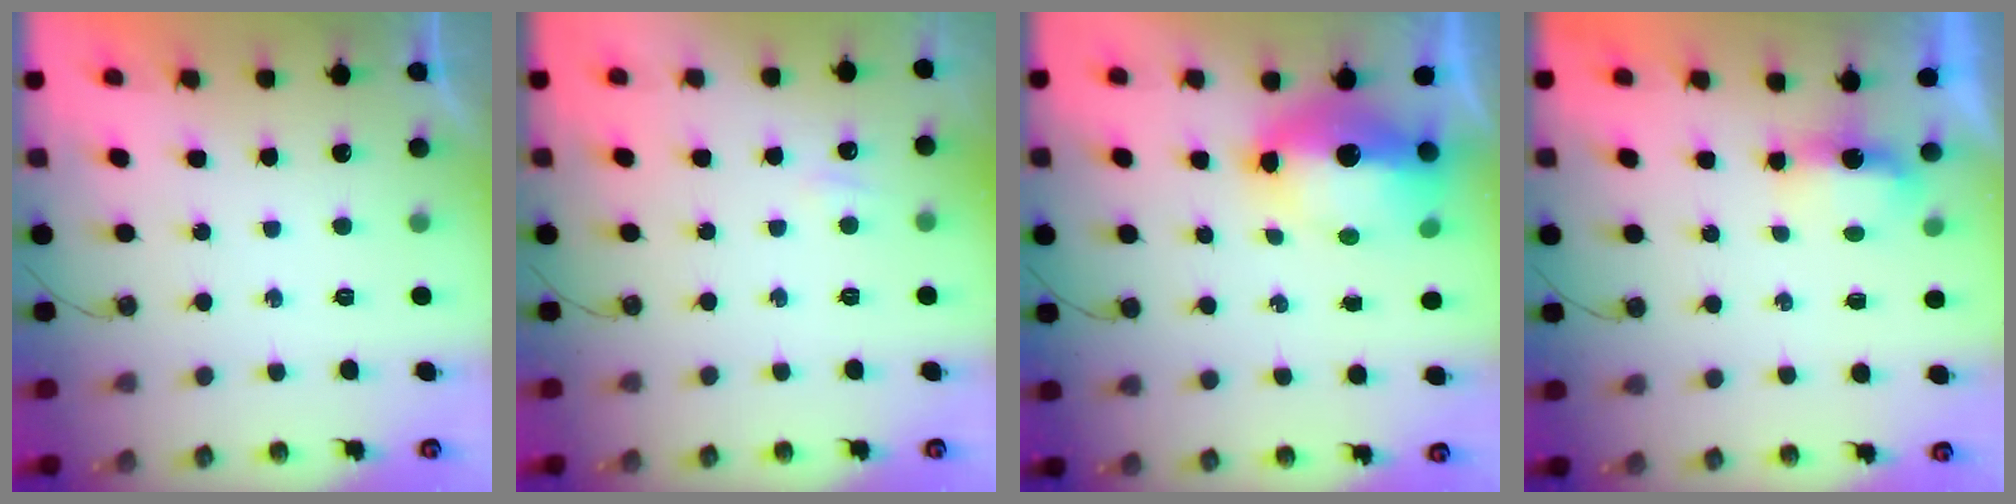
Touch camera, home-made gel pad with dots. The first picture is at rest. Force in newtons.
{"total": 3.2, "press": 3.2, "slide": 0.5}
{"total": 14.9, "press": 14.8, "slide": 1.8}
{"total": 3.9, "press": 3.8, "slide": 0.8}